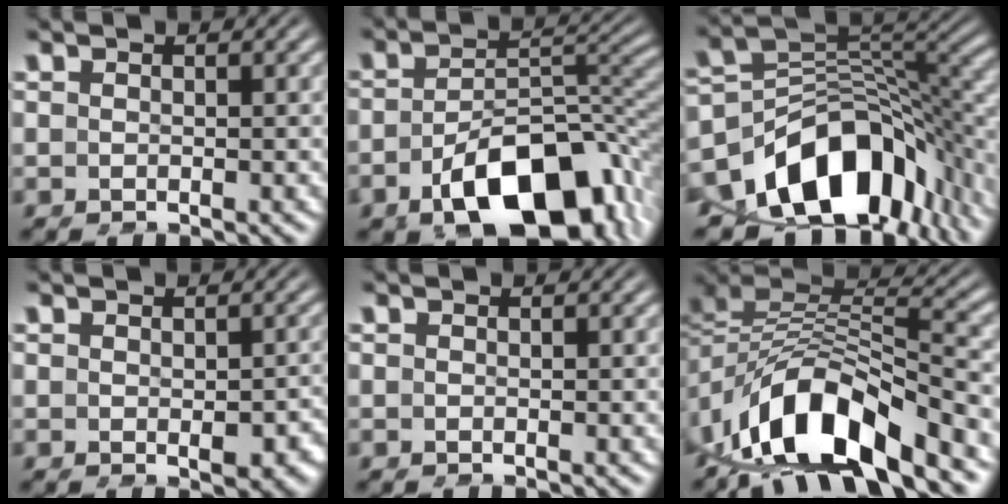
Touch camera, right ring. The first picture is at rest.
{"total": 10.0, "force": [-4.2, 5.2, 7.4], "torque": [-0.087, -0.016, -0.054]}
{"total": 15.3, "force": [-4.3, 10.1, 10.8], "torque": [-0.177, -0.041, -0.048]}
{"total": 2.0, "force": [-0.2, 1.2, 1.6], "torque": [-0.014, -0.004, -0.001]}
{"total": 0.0}
{"total": 10.3, "force": [-2.3, 6.6, 7.5], "torque": [-0.132, -0.021, -0.032]}